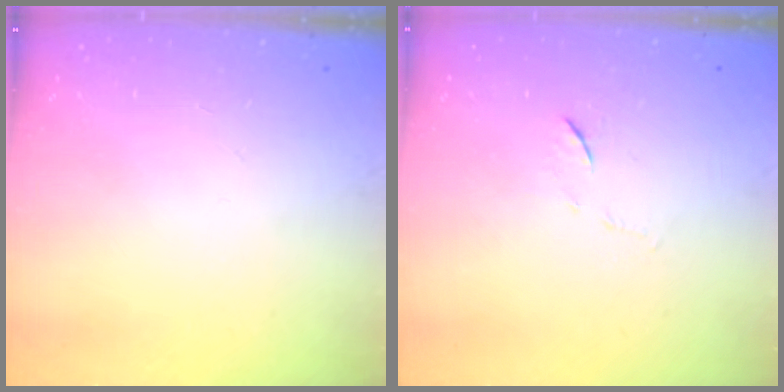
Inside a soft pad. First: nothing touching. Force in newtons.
{"total": 5.3, "press": 5.2, "slide": 0.4}